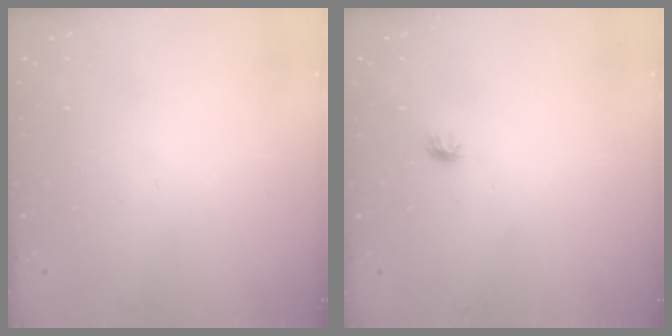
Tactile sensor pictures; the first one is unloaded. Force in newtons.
{"total": 4.2, "press": 4.1, "slide": 1.0}